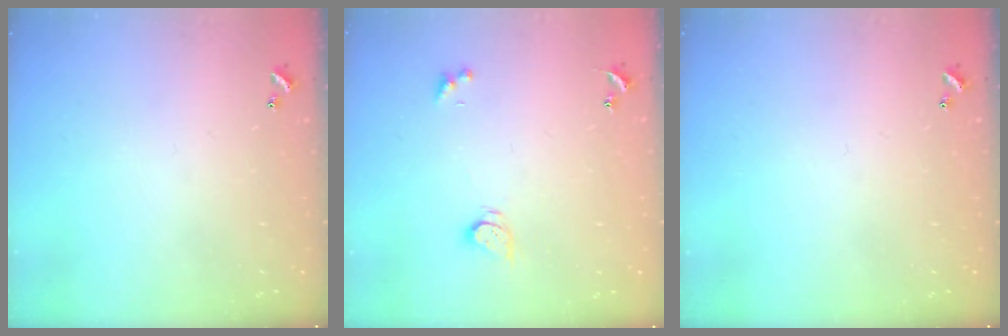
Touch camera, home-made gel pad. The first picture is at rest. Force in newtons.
{"total": 2.7, "press": 2.7, "slide": 0.3}
{"total": 0.0}